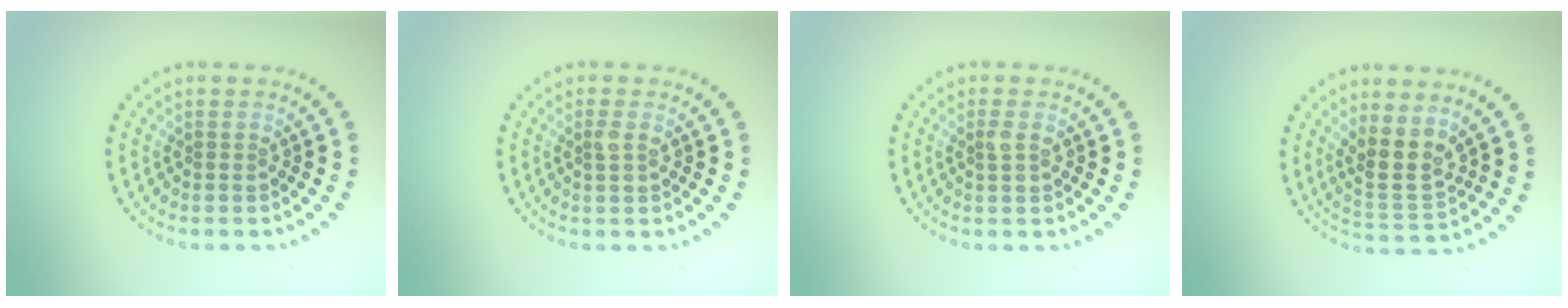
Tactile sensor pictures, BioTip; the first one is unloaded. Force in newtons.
{"total": 1.1, "press": 1.1, "slide": 0.2}
{"total": 1.1, "press": 1.1, "slide": 0.2}
{"total": 3.4, "press": 3.1, "slide": 1.5}